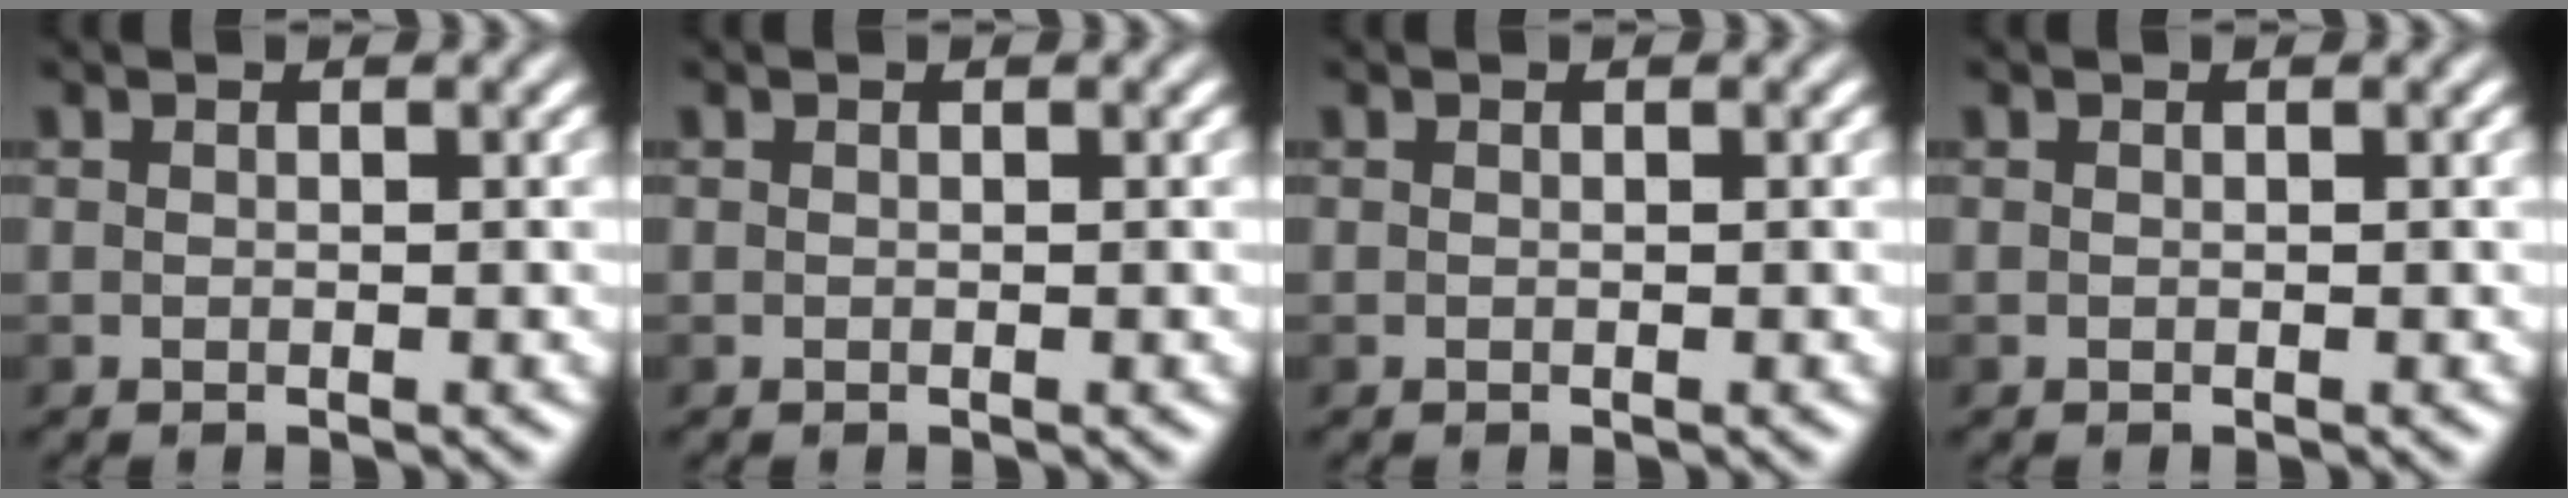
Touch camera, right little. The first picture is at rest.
{"total": 0.0}
{"total": 0.0}
{"total": 0.0}